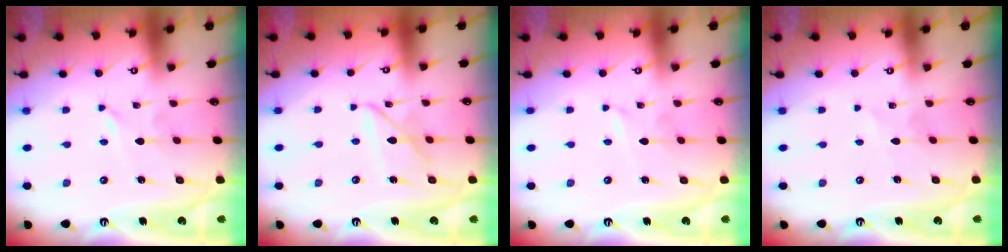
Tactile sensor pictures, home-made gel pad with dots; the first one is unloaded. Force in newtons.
{"total": 8.1, "press": 8.1, "slide": 0.5}
{"total": 1.6, "press": 1.6, "slide": 0.2}
{"total": 1.5, "press": 1.5, "slide": 0.2}